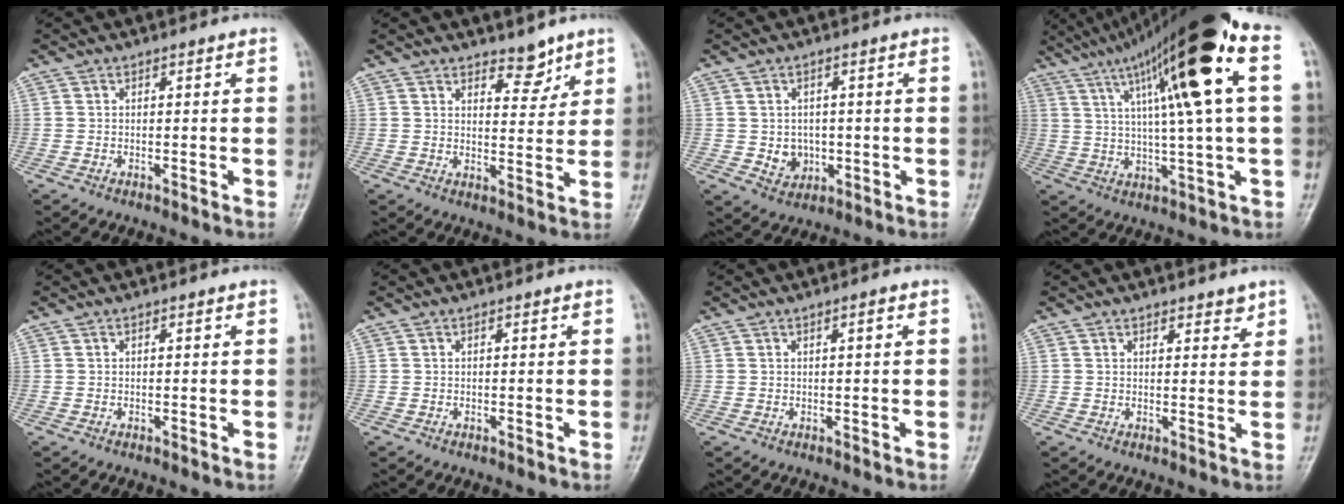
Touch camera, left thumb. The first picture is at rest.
{"total": 4.8, "force": [3.6, 2.3, 2.2], "torque": [-0.004, -0.028, 0.055]}
{"total": 4.8, "force": [-0.4, 4.1, 2.3], "torque": [-0.015, 0.002, 0.003]}
{"total": 22.6, "force": [8.0, 2.8, 21.0], "torque": [-0.344, 0.020, 0.124]}
{"total": 0.0}
{"total": 0.0}
{"total": 1.1, "force": [0.4, 0.1, 1.0], "torque": [-0.017, 0.002, 0.006]}
{"total": 2.8, "force": [2.1, 1.3, 1.3], "torque": [-0.001, -0.013, 0.028]}